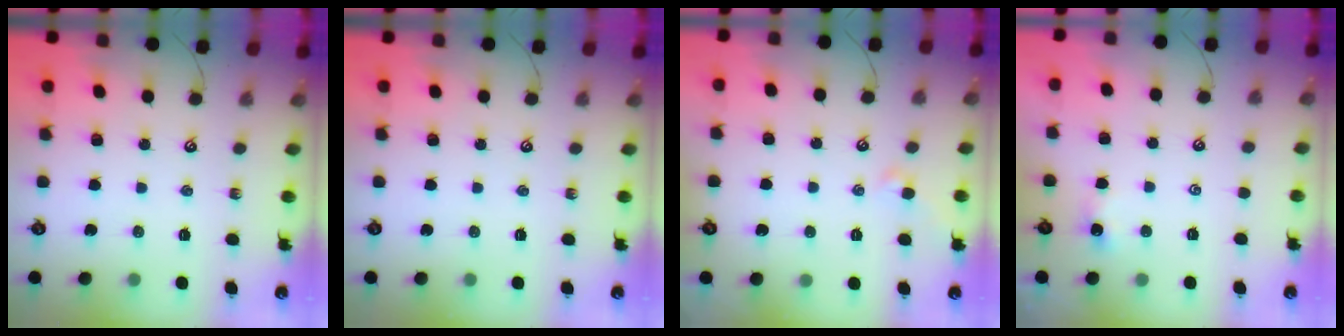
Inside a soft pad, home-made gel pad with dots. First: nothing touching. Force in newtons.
{"total": 0.0}
{"total": 0.7, "press": 0.5, "slide": 0.5}
{"total": 1.4, "press": 1.3, "slide": 0.3}